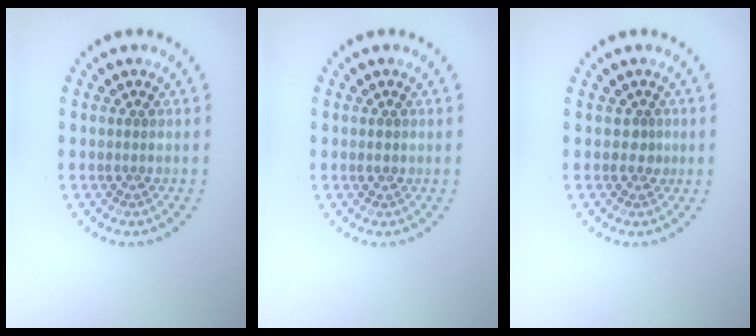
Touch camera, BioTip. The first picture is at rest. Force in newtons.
{"total": 0.9, "press": 0.9, "slide": 0.1}
{"total": 1.0, "press": 0.6, "slide": 0.8}